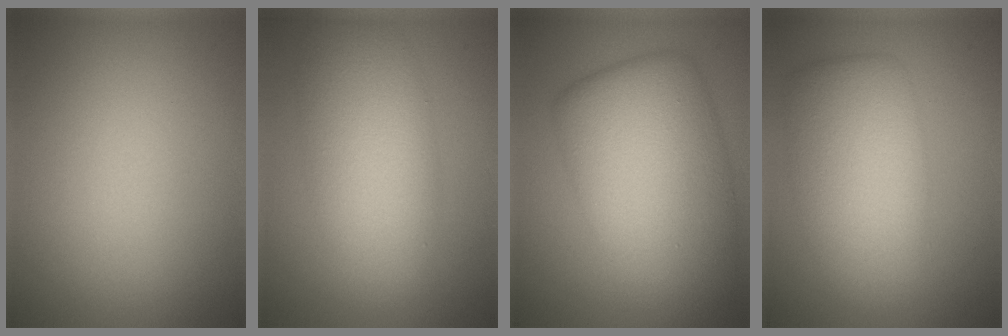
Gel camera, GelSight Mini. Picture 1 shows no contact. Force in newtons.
{"total": 7.7, "press": 7.7, "slide": 0.1}
{"total": 11.4, "press": 11.4, "slide": 0.2}
{"total": 7.0, "press": 6.9, "slide": 0.4}